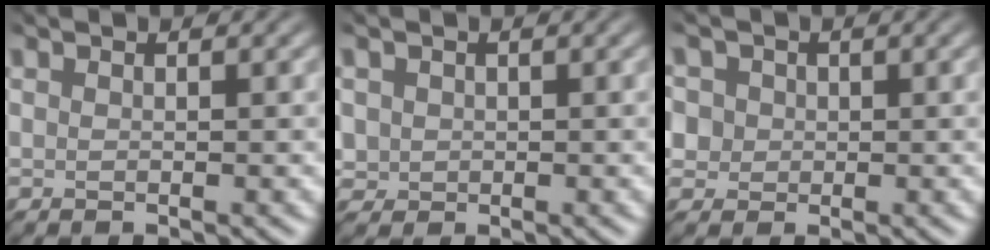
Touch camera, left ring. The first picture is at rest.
{"total": 1.2, "force": [-0.2, 1.2, 0.1], "torque": [-0.026, -0.004, 0.014]}
{"total": 1.7, "force": [-0.2, 1.7, 0.0], "torque": [-0.025, -0.010, 0.012]}